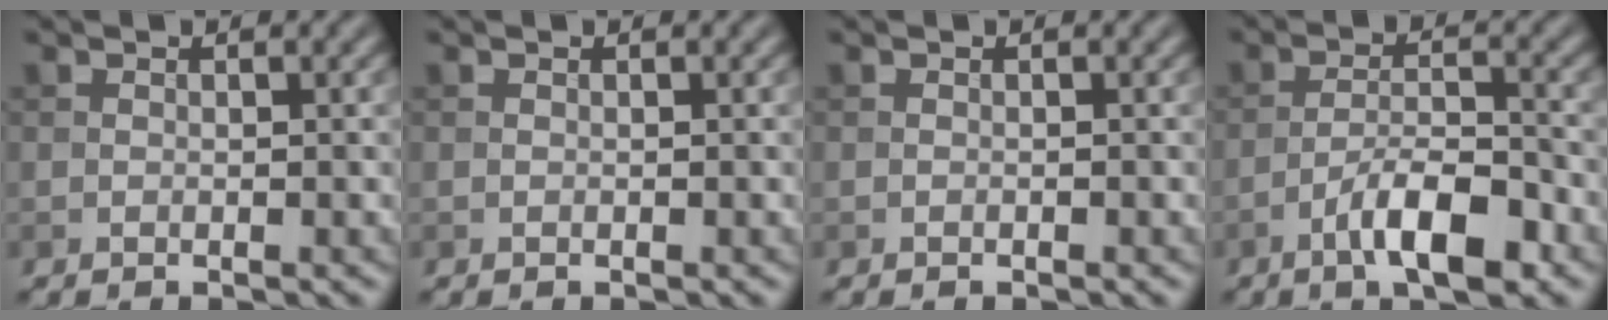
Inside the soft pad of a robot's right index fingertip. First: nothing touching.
{"total": 0.0}
{"total": 0.0}
{"total": 5.8, "force": [-3.3, 1.6, 4.5], "torque": [-0.077, 0.009, -0.059]}